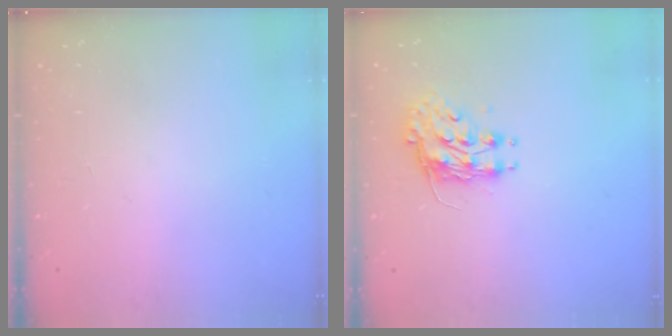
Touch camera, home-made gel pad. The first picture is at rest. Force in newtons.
{"total": 8.4, "press": 8.4, "slide": 0.3}